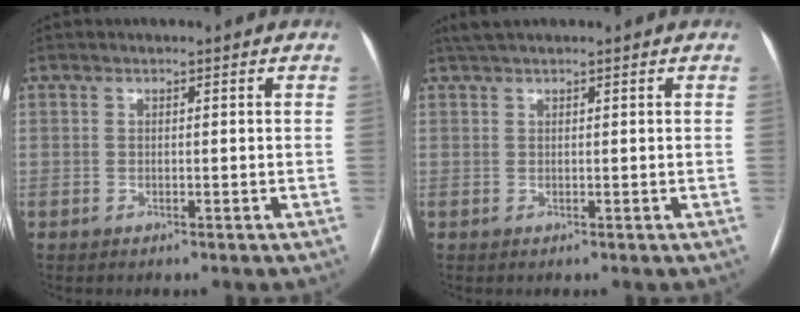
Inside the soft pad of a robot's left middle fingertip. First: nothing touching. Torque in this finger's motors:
{"motor_torque": [0.20, -0.09, -0.03, 0.00]}